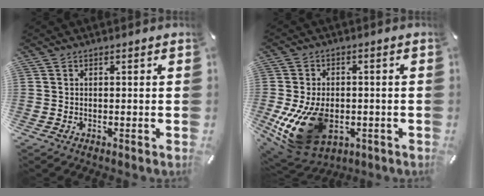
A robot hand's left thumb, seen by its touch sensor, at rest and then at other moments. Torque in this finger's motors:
{"motor_torque": [2.38, 2.63, 1.67, 0.27, 0.60]}